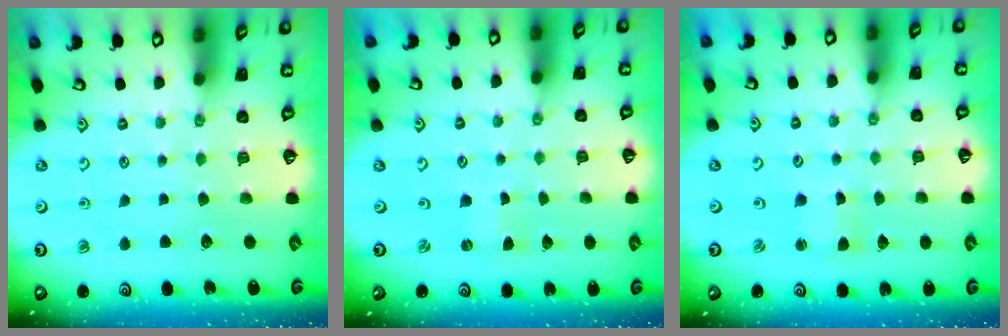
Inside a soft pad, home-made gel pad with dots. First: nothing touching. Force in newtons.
{"total": 0.0}
{"total": 1.7, "press": 1.7, "slide": 0.3}